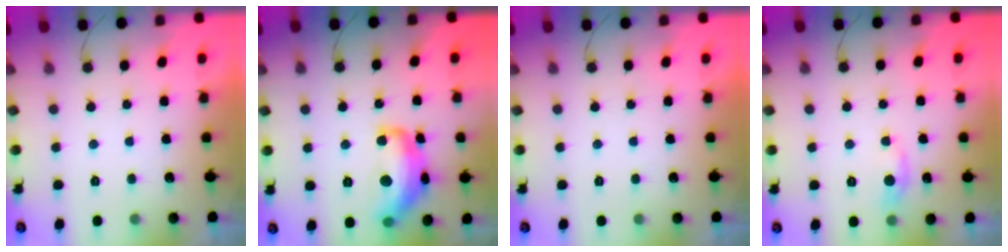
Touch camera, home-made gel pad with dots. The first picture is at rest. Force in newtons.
{"total": 14.5, "press": 14.5, "slide": 0.8}
{"total": 0.0}
{"total": 6.0, "press": 5.9, "slide": 0.6}